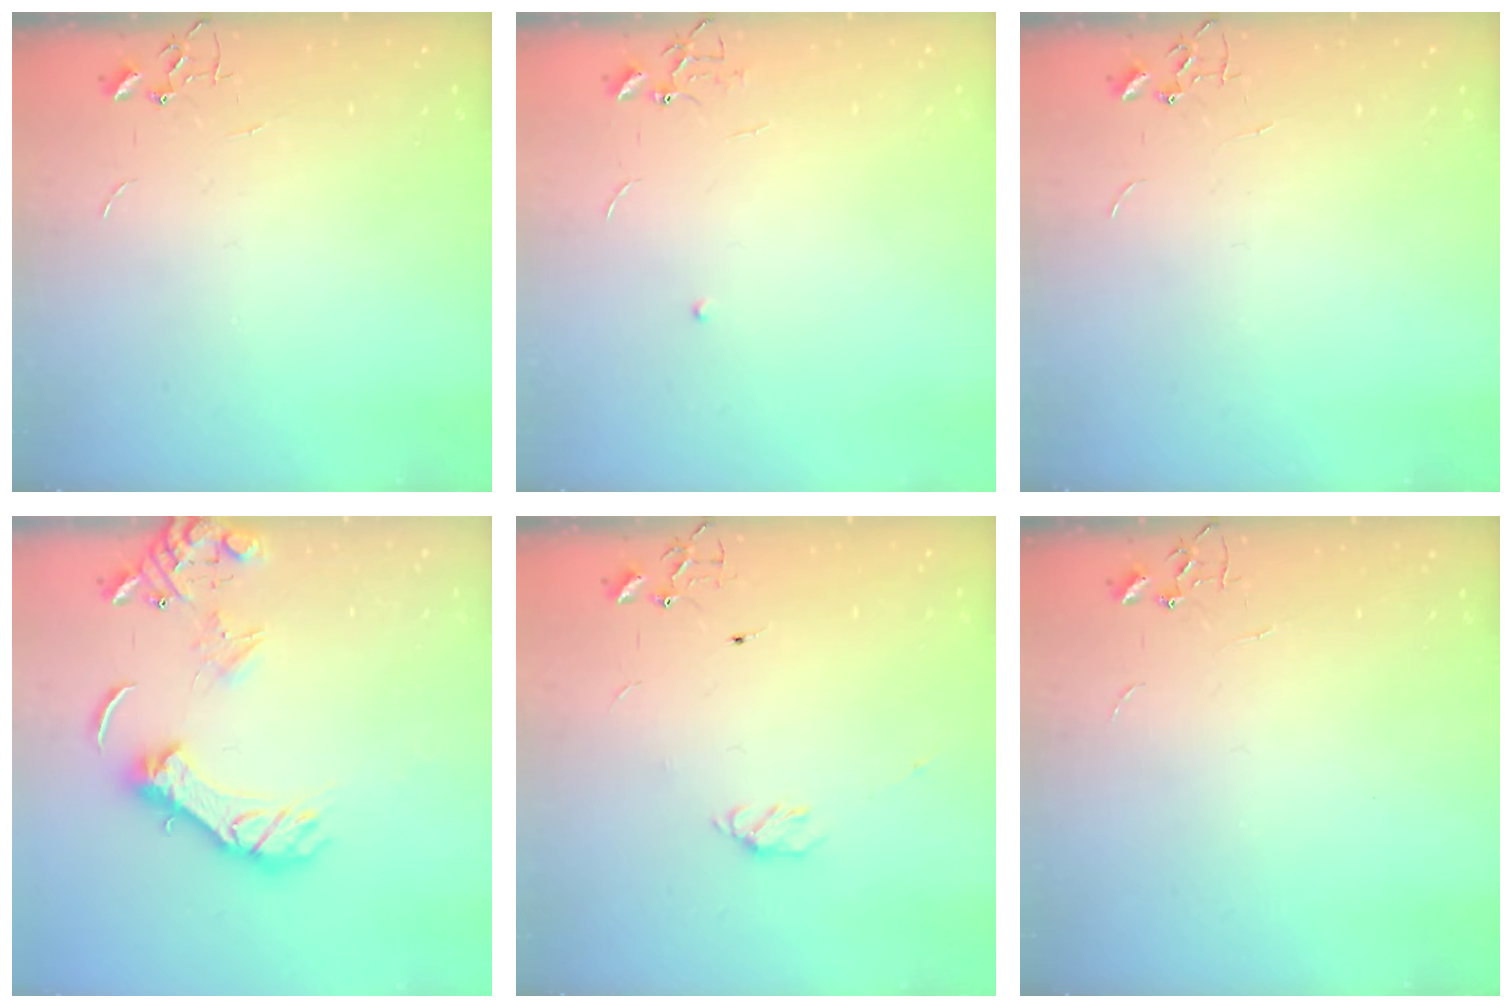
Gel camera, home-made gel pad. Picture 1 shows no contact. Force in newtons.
{"total": 5.2, "press": 5.2, "slide": 0.6}
{"total": 0.0}
{"total": 14.1, "press": 13.9, "slide": 2.0}
{"total": 3.4, "press": 3.4, "slide": 0.7}
{"total": 0.0}